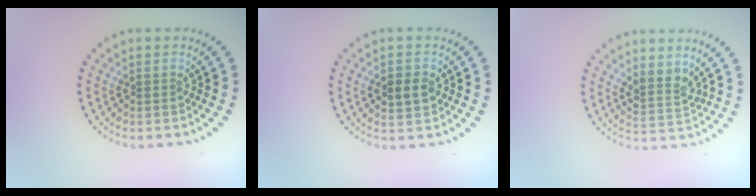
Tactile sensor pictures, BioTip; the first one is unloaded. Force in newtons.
{"total": 2.3, "press": 2.3, "slide": 0.1}
{"total": 2.4, "press": 1.9, "slide": 1.5}